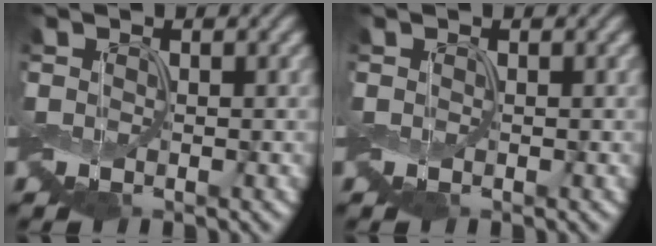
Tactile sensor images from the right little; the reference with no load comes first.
{"total": 0.0}